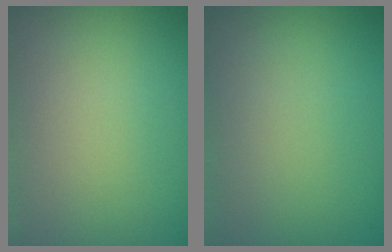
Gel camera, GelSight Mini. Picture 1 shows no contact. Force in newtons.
{"total": 0.0}